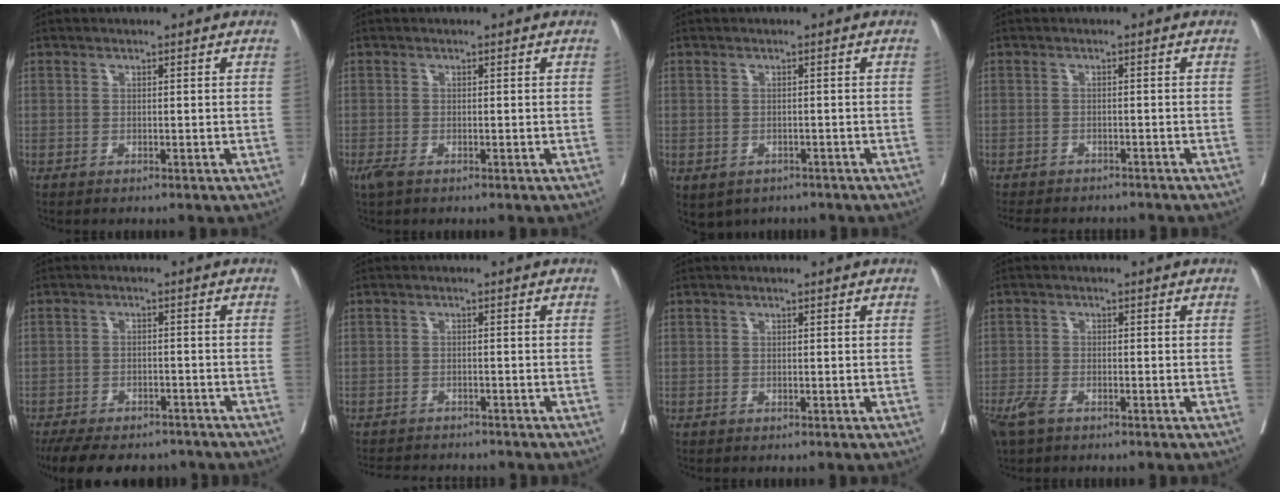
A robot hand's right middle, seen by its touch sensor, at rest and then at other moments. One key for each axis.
{"total": 1.9, "fx": -1.2, "fy": 0.7, "fz": 1.3, "tx": -0.031, "ty": -0.008, "tz": -0.021}
{"total": 5.6, "fx": -3.8, "fy": 3.7, "fz": 1.6, "tx": -0.025, "ty": 0.007, "tz": -0.047}
{"total": 10.0, "fx": -9.0, "fy": 2.8, "fz": 3.3, "tx": -0.063, "ty": -0.009, "tz": -0.116}
{"total": 14.1, "fx": -11.9, "fy": 5.3, "fz": 5.3, "tx": -0.113, "ty": -0.004, "tz": -0.160}
{"total": 8.2, "fx": -7.8, "fy": 1.5, "fz": 2.2, "tx": -0.038, "ty": -0.007, "tz": -0.105}
{"total": 0.0}
{"total": 4.2, "fx": -2.9, "fy": 1.7, "fz": 2.6, "tx": -0.059, "ty": -0.009, "tz": -0.054}